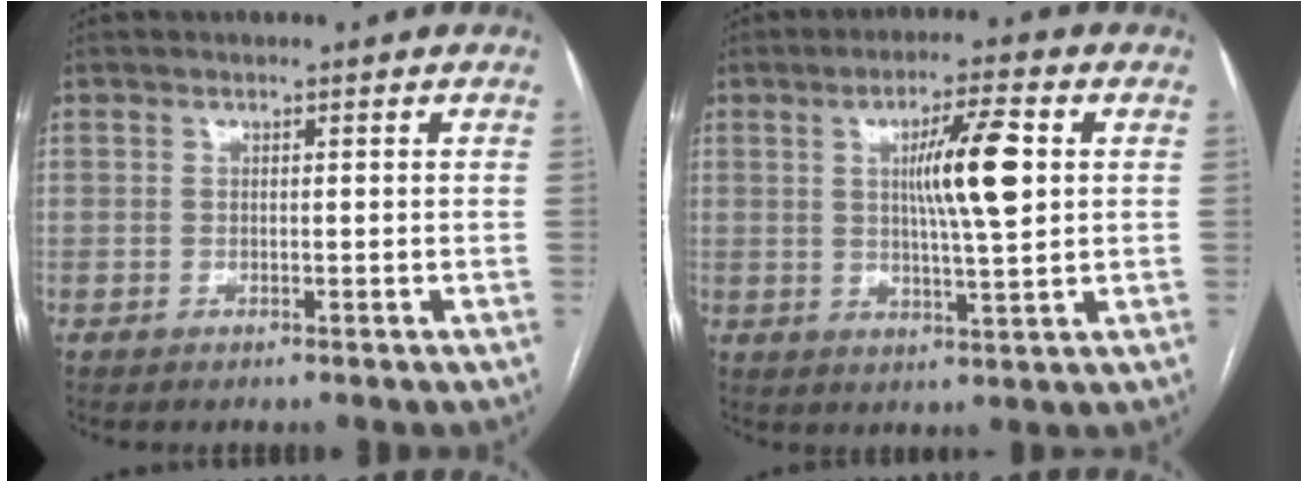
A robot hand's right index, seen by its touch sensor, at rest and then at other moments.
{"total": 9.1, "force": [1.8, 0.6, 8.9], "torque": [-0.150, 0.002, 0.031]}